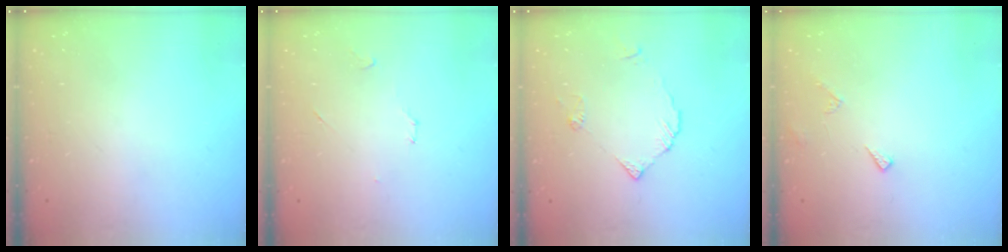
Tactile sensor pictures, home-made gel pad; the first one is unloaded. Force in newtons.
{"total": 3.8, "press": 3.8, "slide": 0.5}
{"total": 4.0, "press": 4.0, "slide": 0.4}
{"total": 5.0, "press": 5.0, "slide": 0.5}